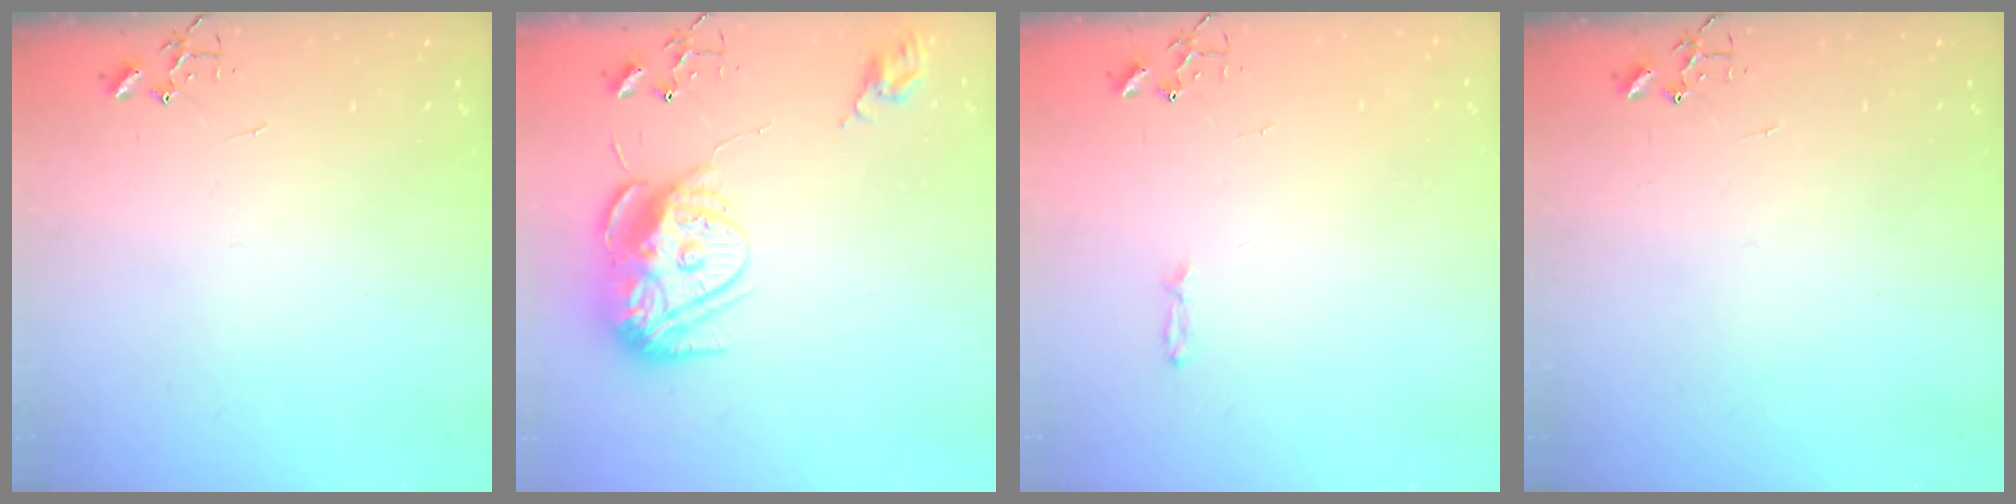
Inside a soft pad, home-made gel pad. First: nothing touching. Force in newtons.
{"total": 14.9, "press": 14.8, "slide": 1.2}
{"total": 3.4, "press": 3.4, "slide": 0.4}
{"total": 0.0}